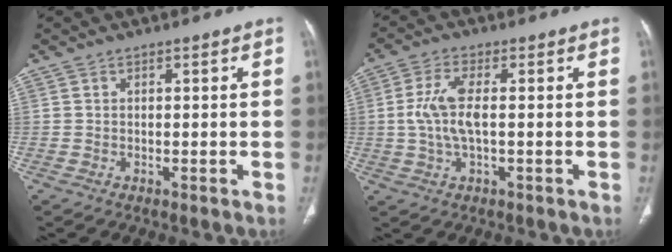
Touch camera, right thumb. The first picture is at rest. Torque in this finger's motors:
{"motor_torque": [0.74, 0.61, 0.60, 0.79, 0.05]}